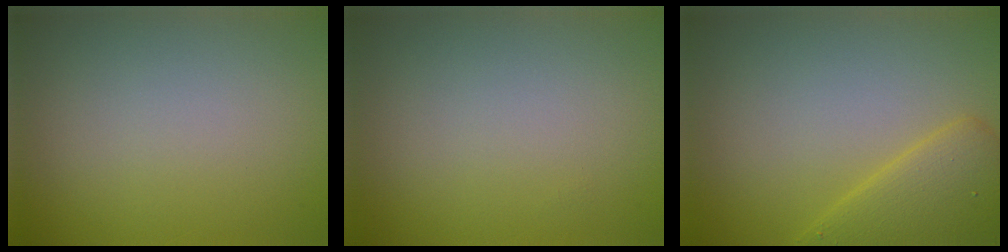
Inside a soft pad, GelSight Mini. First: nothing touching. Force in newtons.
{"total": 0.0}
{"total": 4.3, "press": 4.3, "slide": 0.3}